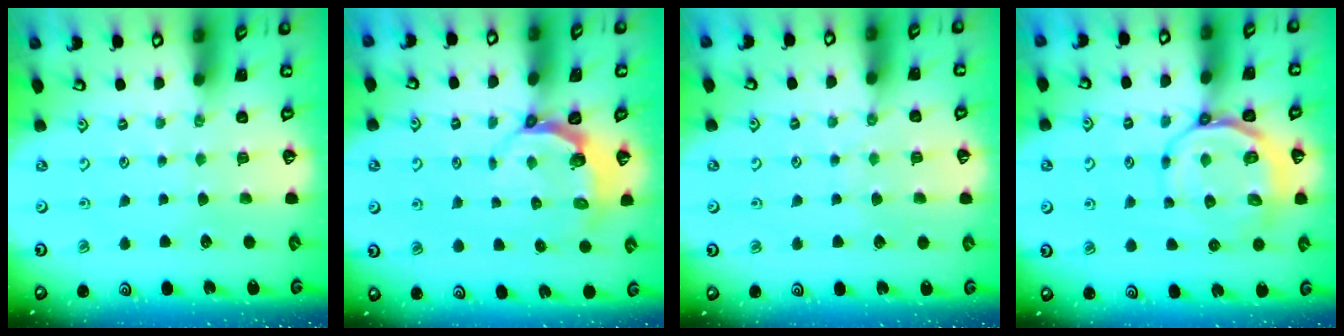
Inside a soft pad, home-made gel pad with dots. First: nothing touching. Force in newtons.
{"total": 4.7, "press": 3.7, "slide": 2.8}
{"total": 4.6, "press": 4.6, "slide": 0.4}
{"total": 11.3, "press": 10.9, "slide": 3.0}